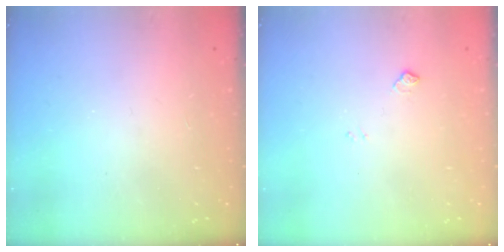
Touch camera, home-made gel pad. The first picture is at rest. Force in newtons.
{"total": 5.6, "press": 5.5, "slide": 0.9}